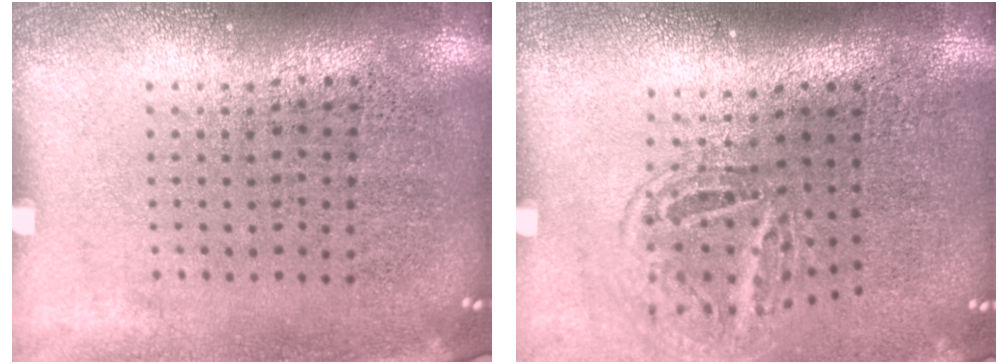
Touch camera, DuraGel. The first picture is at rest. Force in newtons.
{"total": 1.6, "press": 1.0, "slide": 1.2}